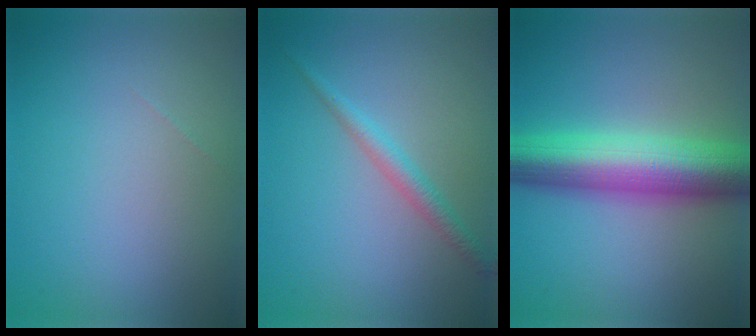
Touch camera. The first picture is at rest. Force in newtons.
{"total": 1.9, "press": 1.9, "slide": 0.1}
{"total": 9.8, "press": 9.8, "slide": 0.2}